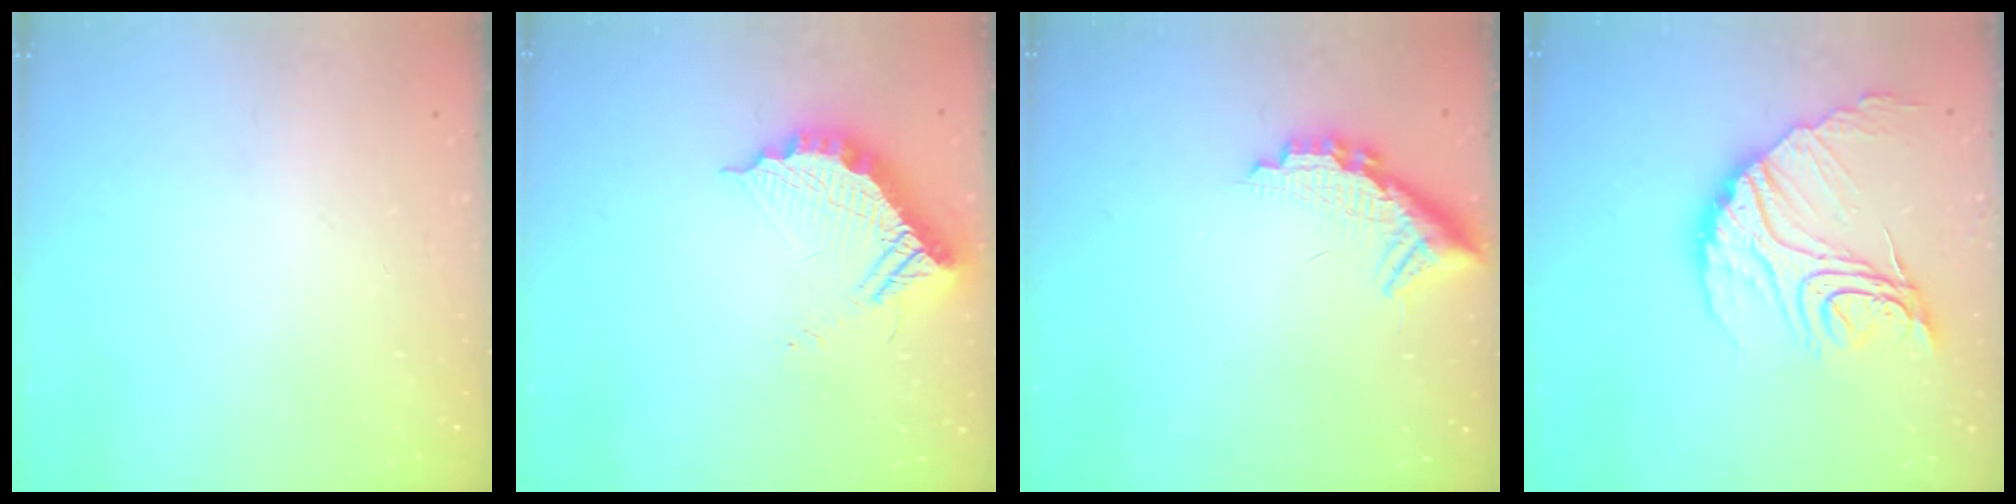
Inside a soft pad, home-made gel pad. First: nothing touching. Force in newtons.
{"total": 14.5, "press": 14.4, "slide": 1.4}
{"total": 12.5, "press": 12.5, "slide": 1.1}
{"total": 18.7, "press": 18.6, "slide": 1.7}